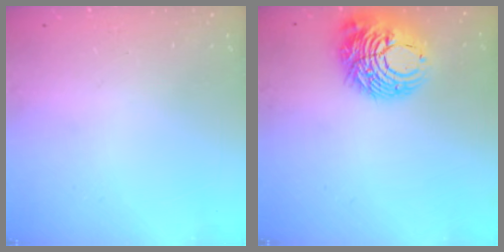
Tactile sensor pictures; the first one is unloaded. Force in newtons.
{"total": 11.4, "press": 11.3, "slide": 1.1}